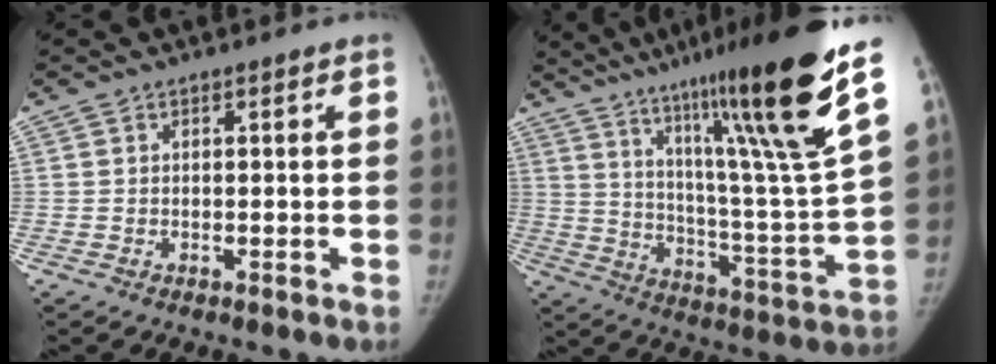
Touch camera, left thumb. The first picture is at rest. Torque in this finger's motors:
{"motor_torque": [1.73, -0.57, 1.86, -0.90, 0.59]}